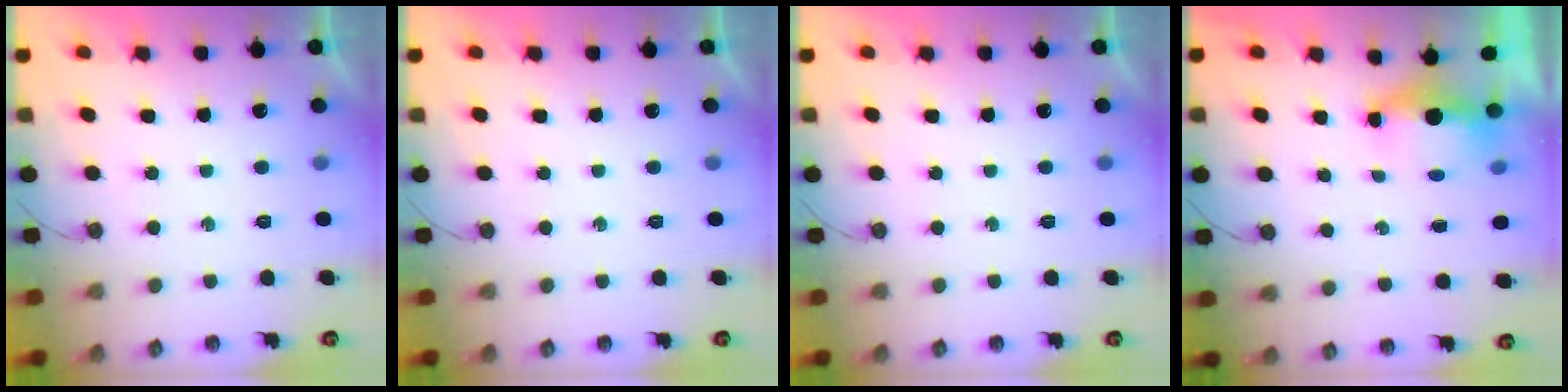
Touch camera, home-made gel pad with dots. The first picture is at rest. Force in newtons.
{"total": 0.0}
{"total": 0.0}
{"total": 5.4, "press": 5.0, "slide": 2.1}